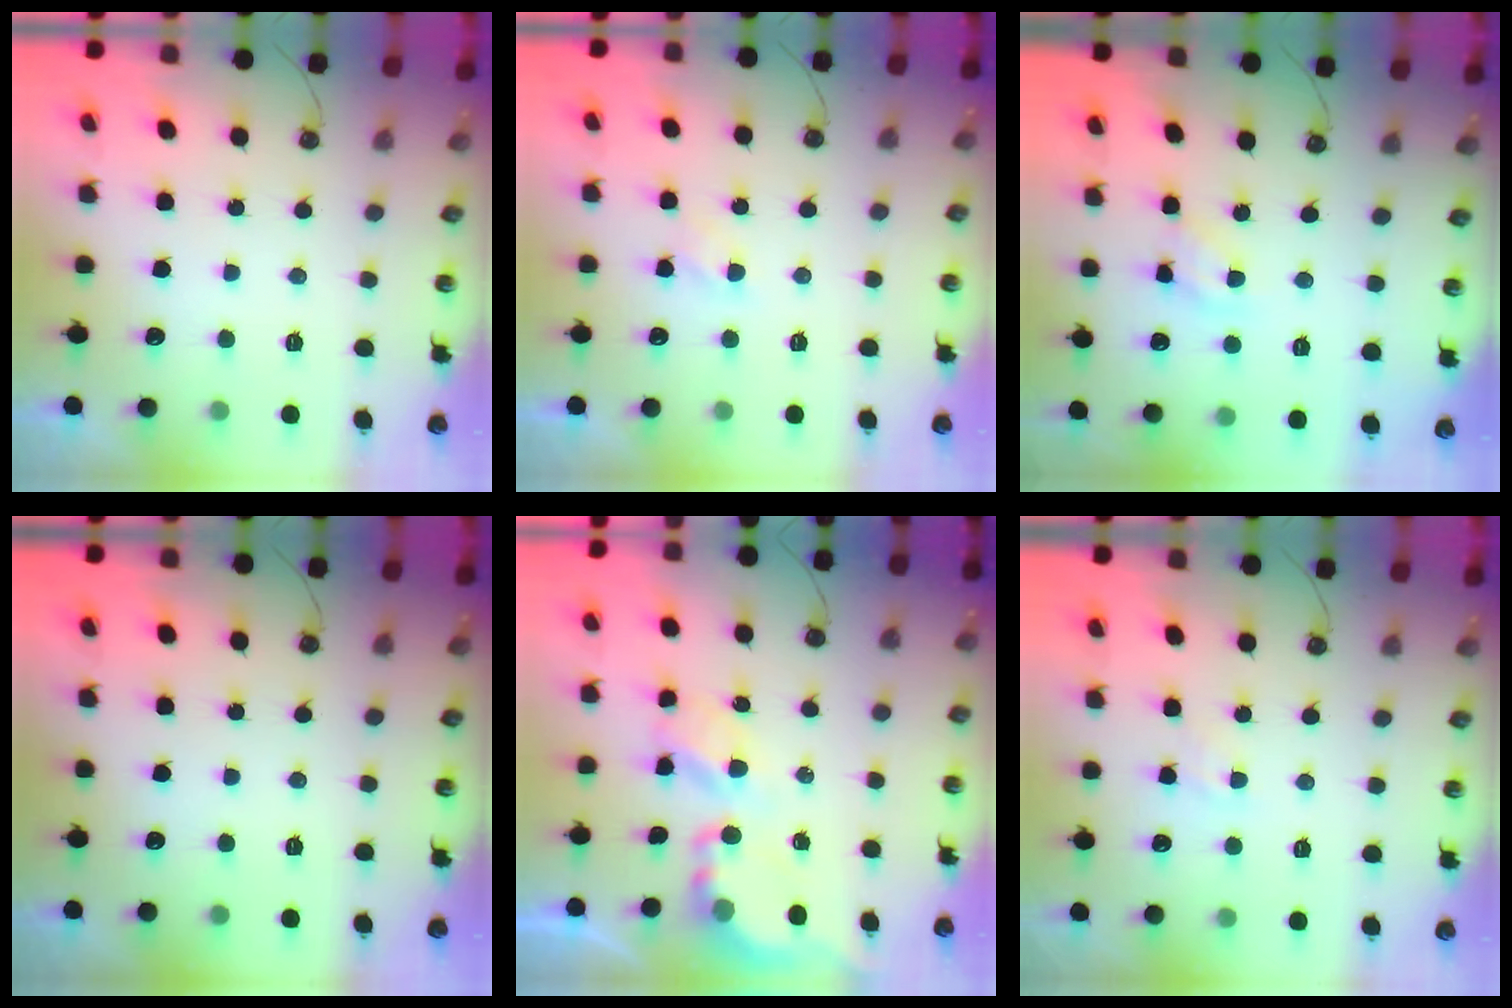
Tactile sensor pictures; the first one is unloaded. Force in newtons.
{"total": 2.4, "press": 2.4, "slide": 0.3}
{"total": 8.2, "press": 8.2, "slide": 0.5}
{"total": 0.0}
{"total": 6.8, "press": 6.7, "slide": 0.5}
{"total": 4.6, "press": 4.6, "slide": 0.6}